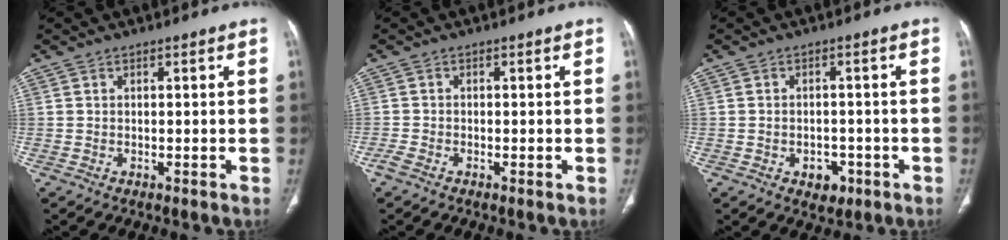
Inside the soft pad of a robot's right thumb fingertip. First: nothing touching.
{"total": 1.7, "force": [-1.1, 0.7, 1.1], "torque": [-0.032, -0.003, -0.026]}
{"total": 4.0, "force": [-1.7, 3.0, 2.0], "torque": [-0.012, 0.010, -0.015]}